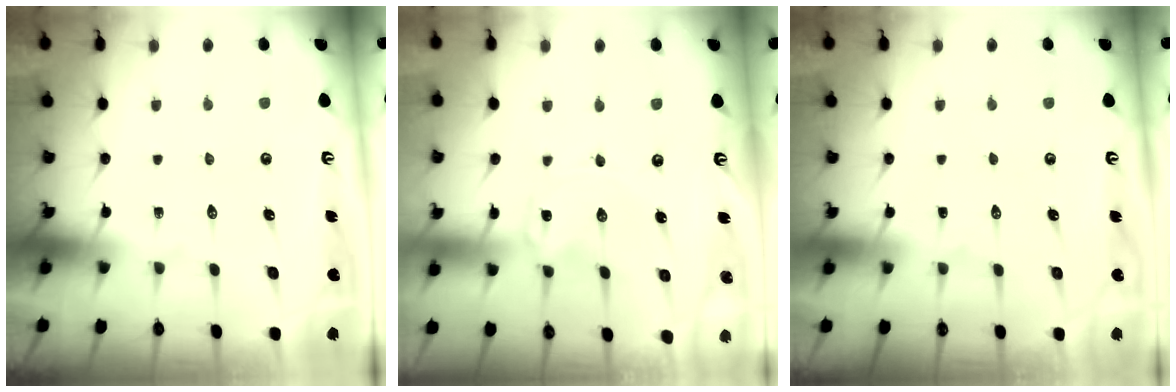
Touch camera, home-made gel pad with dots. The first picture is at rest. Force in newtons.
{"total": 0.0}
{"total": 1.6, "press": 1.6, "slide": 0.1}